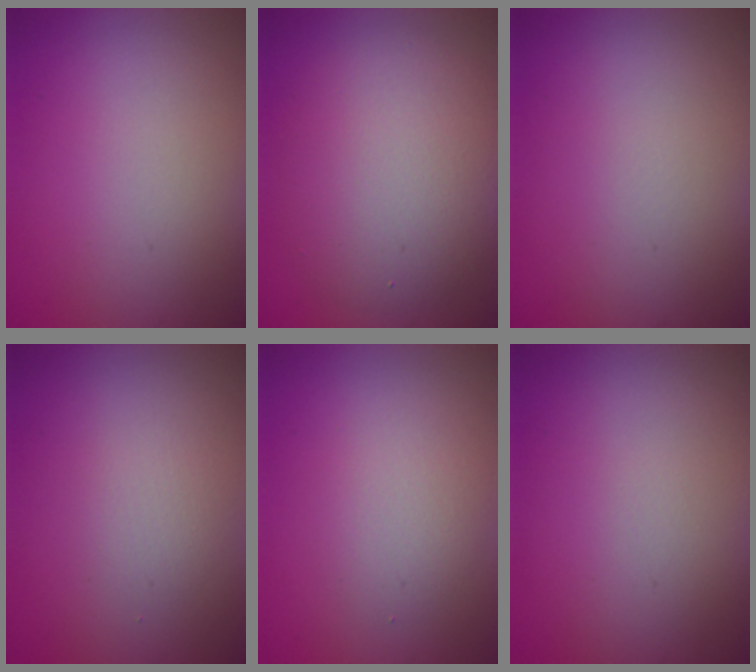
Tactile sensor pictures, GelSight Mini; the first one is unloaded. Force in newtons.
{"total": 6.5, "press": 6.5, "slide": 0.5}
{"total": 0.0}
{"total": 1.4, "press": 1.4, "slide": 0.1}
{"total": 2.4, "press": 2.4, "slide": 0.0}
{"total": 0.0}